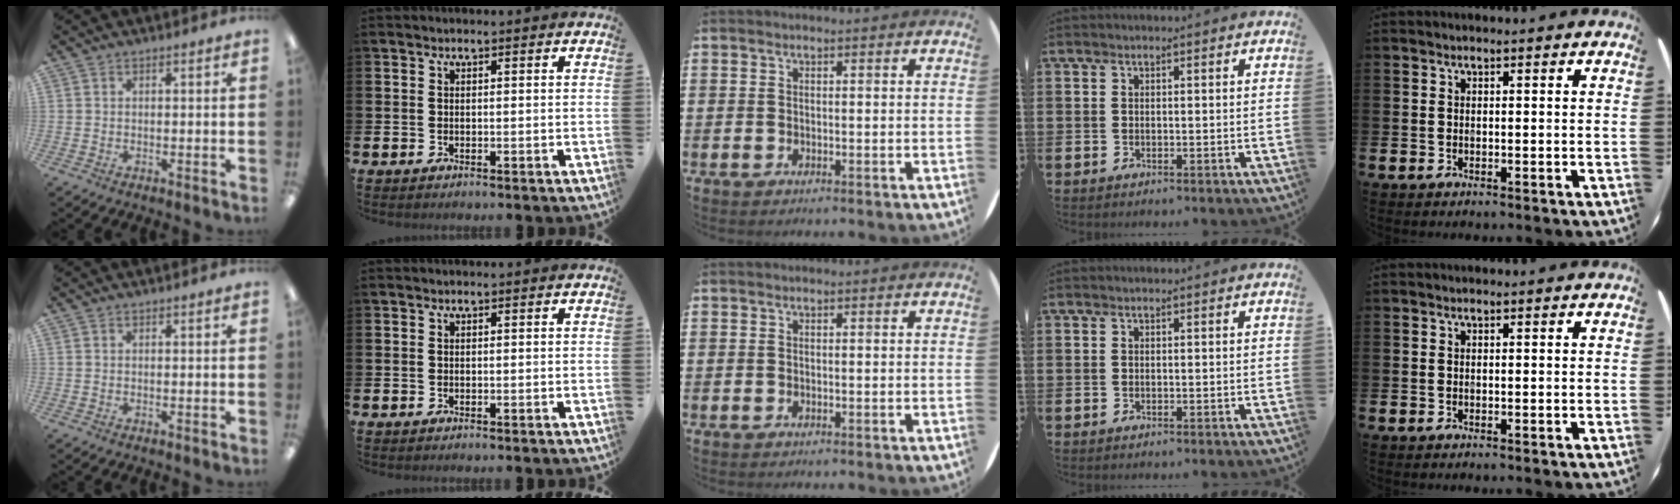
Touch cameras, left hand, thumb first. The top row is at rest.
{}